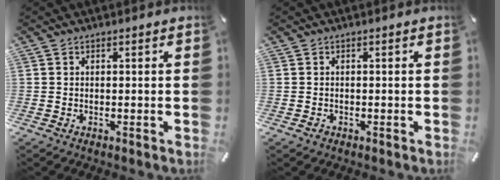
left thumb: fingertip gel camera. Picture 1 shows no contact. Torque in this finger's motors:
{"motor_torque": [0.05, 0.11, 0.03, -0.17, 0.00]}